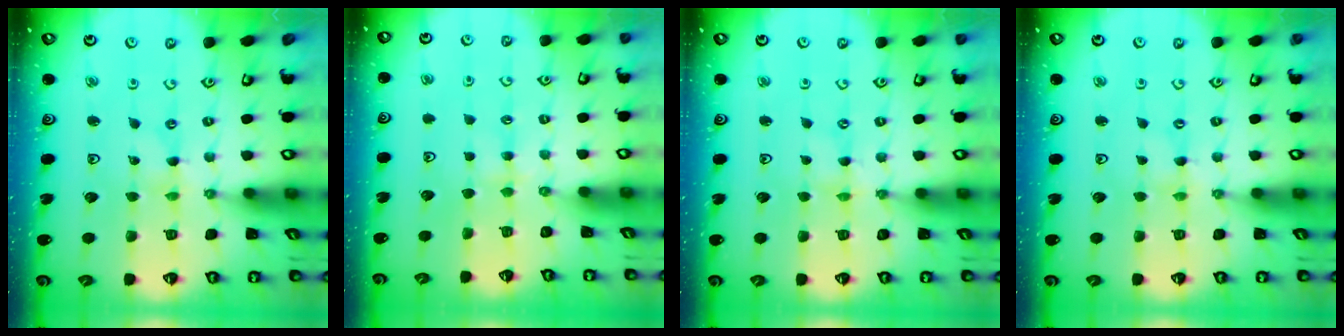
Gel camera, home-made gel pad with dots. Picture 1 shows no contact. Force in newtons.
{"total": 3.0, "press": 3.0, "slide": 0.5}
{"total": 0.0}
{"total": 0.0}